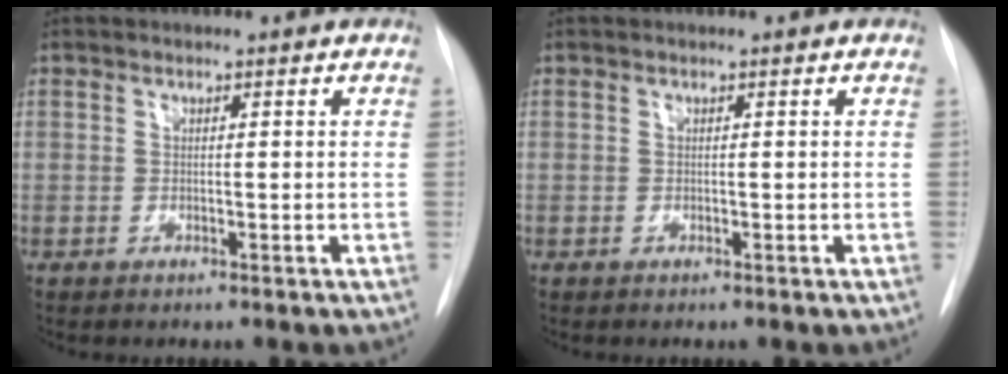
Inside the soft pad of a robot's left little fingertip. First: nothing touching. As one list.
[{"total": 0.0}]